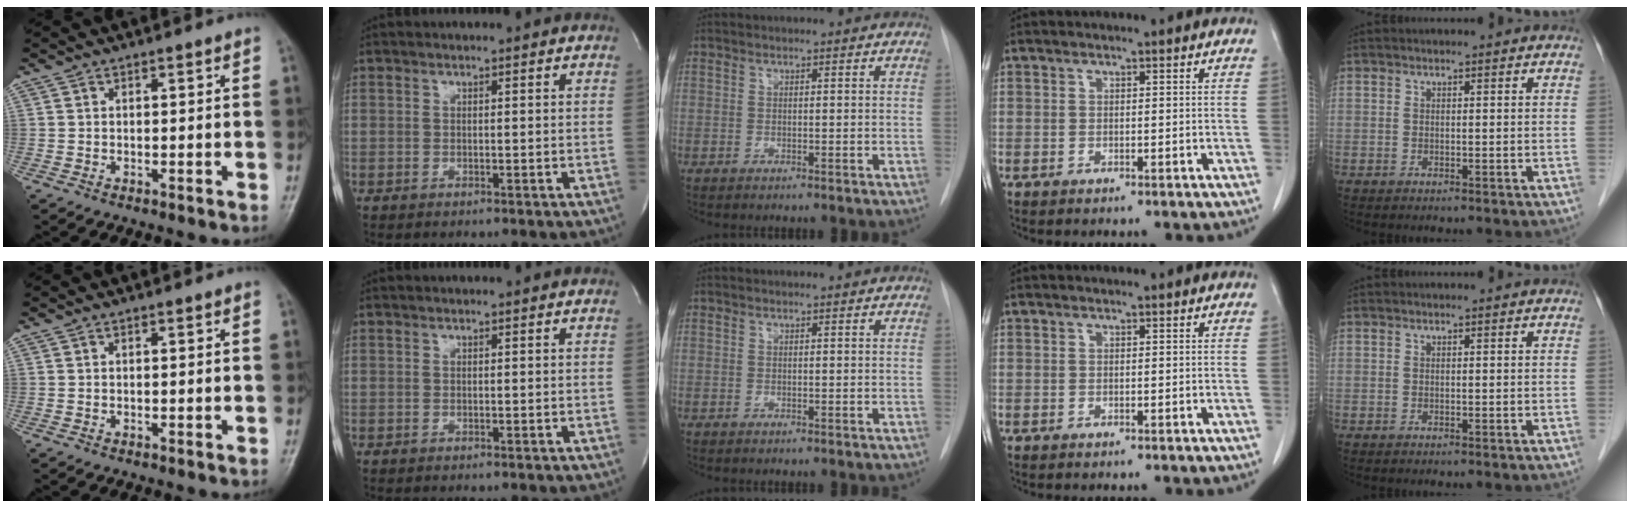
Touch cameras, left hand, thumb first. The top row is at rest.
{}